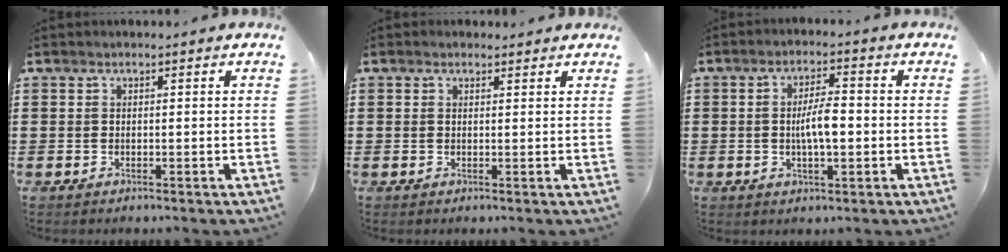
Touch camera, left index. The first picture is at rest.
{"total": 0.8, "force": [0.7, 0.4, 0.2], "torque": [-0.006, 0.005, 0.013]}
{"total": 5.4, "force": [-0.4, 1.8, 5.1], "torque": [-0.092, 0.001, -0.014]}